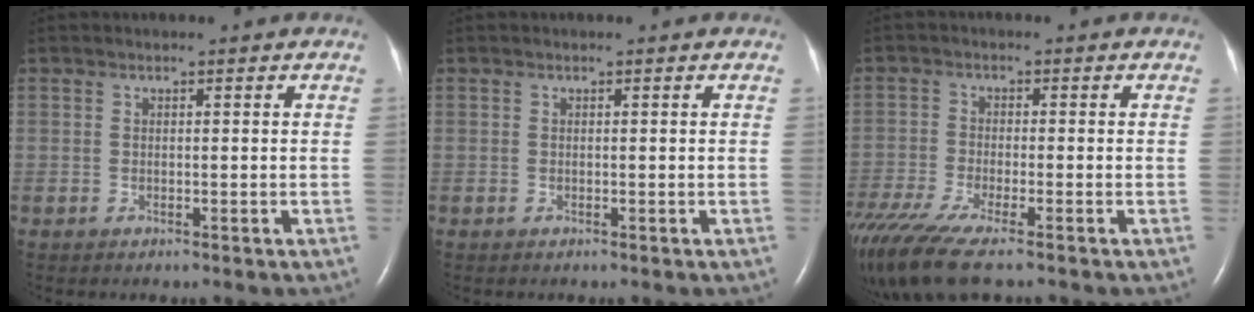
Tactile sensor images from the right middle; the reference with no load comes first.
{"total": 0.0}
{"total": 11.1, "force": [-8.4, 1.5, 7.0], "torque": [-0.137, -0.026, -0.150]}